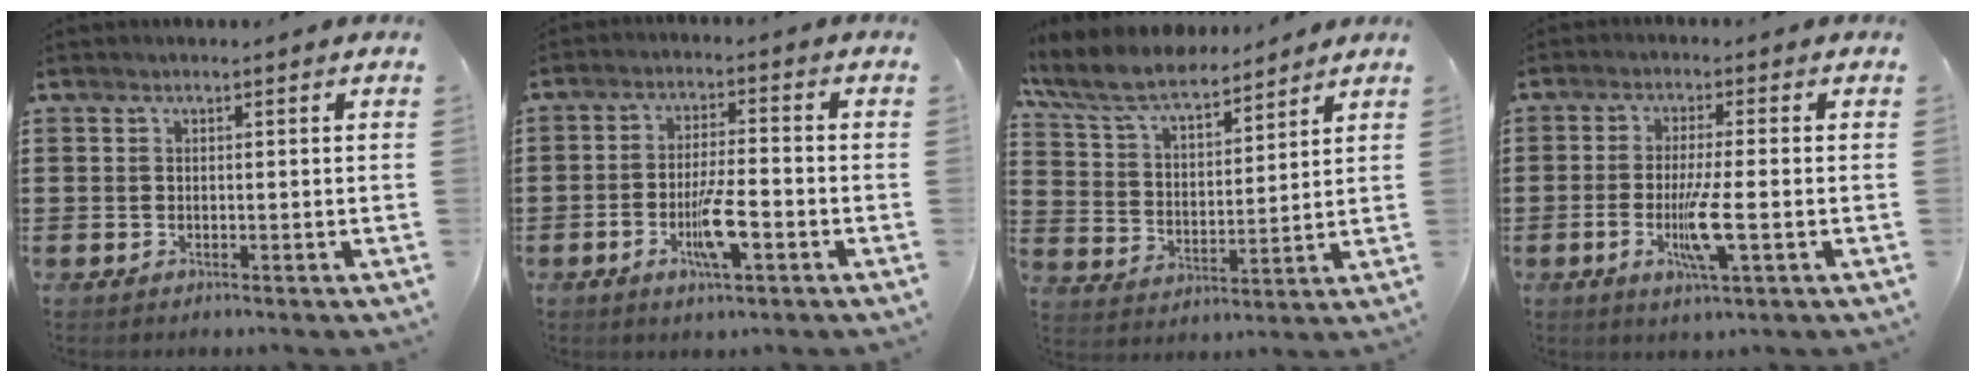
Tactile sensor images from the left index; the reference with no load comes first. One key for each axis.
{"total": 7.2, "fx": -2.7, "fy": 1.8, "fz": 6.4, "tx": -0.123, "ty": -0.003, "tz": -0.050}
{"total": 8.5, "fx": 7.5, "fy": 2.1, "fz": 3.4, "tx": -0.097, "ty": -0.031, "tz": 0.135}
{"total": 6.6, "fx": -1.8, "fy": 0.5, "fz": 6.3, "tx": -0.126, "ty": -0.017, "tz": -0.037}